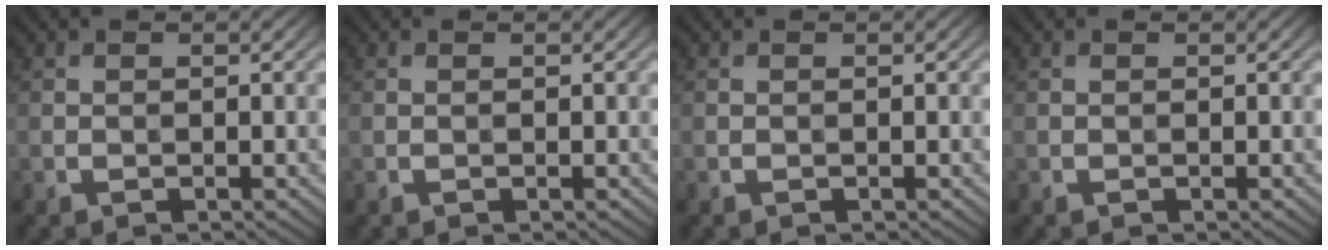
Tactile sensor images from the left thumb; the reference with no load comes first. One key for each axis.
{"total": 0.0}
{"total": 0.0}
{"total": 0.0}